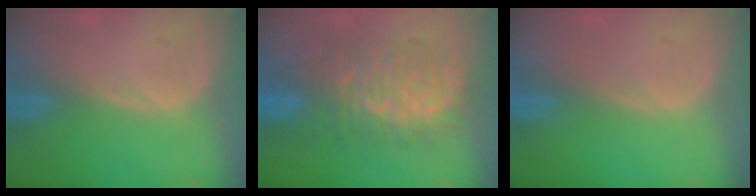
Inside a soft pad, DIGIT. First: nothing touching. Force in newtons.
{"total": 10.5, "press": 10.4, "slide": 1.2}
{"total": 0.0}